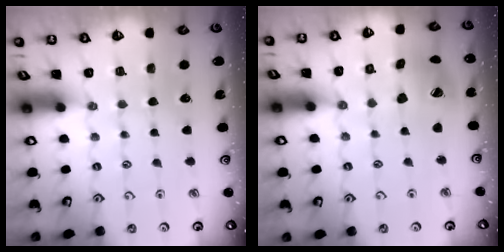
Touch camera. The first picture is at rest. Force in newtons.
{"total": 13.3, "press": 13.2, "slide": 1.7}